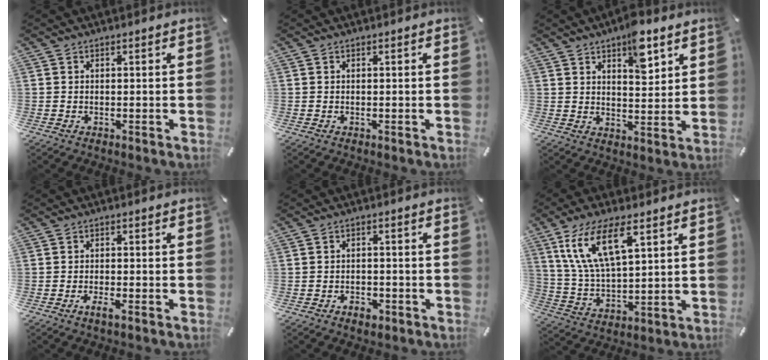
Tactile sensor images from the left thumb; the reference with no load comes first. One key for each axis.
{"total": 0.0}
{"total": 9.2, "fx": 6.1, "fy": 4.0, "fz": 5.7, "tx": -0.070, "ty": -0.034, "tz": 0.100}
{"total": 2.4, "fx": -1.3, "fy": 0.7, "fz": 2.0, "tx": -0.032, "ty": 0.003, "tz": -0.022}
{"total": 3.1, "fx": -1.8, "fy": 2.0, "fz": 1.5, "tx": -0.025, "ty": 0.008, "tz": -0.034}
{"total": 13.6, "fx": 7.5, "fy": 5.3, "fz": 10.0, "tx": -0.229, "ty": -0.012, "tz": 0.134}